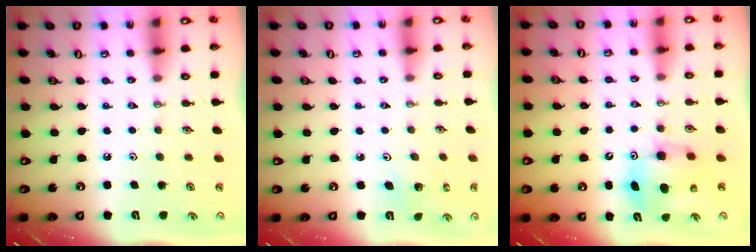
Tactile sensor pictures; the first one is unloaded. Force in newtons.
{"total": 2.3, "press": 2.3, "slide": 0.2}
{"total": 8.7, "press": 8.7, "slide": 0.4}